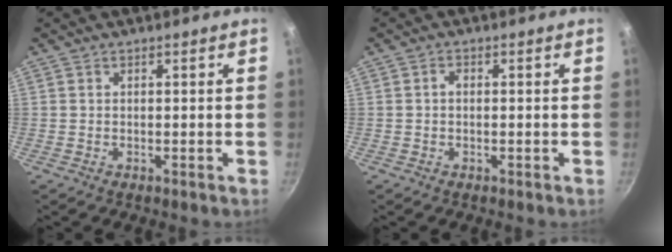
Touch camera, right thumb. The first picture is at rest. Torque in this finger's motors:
{"motor_torque": [-0.03, 0.26, 0.38, -0.32, -0.03]}